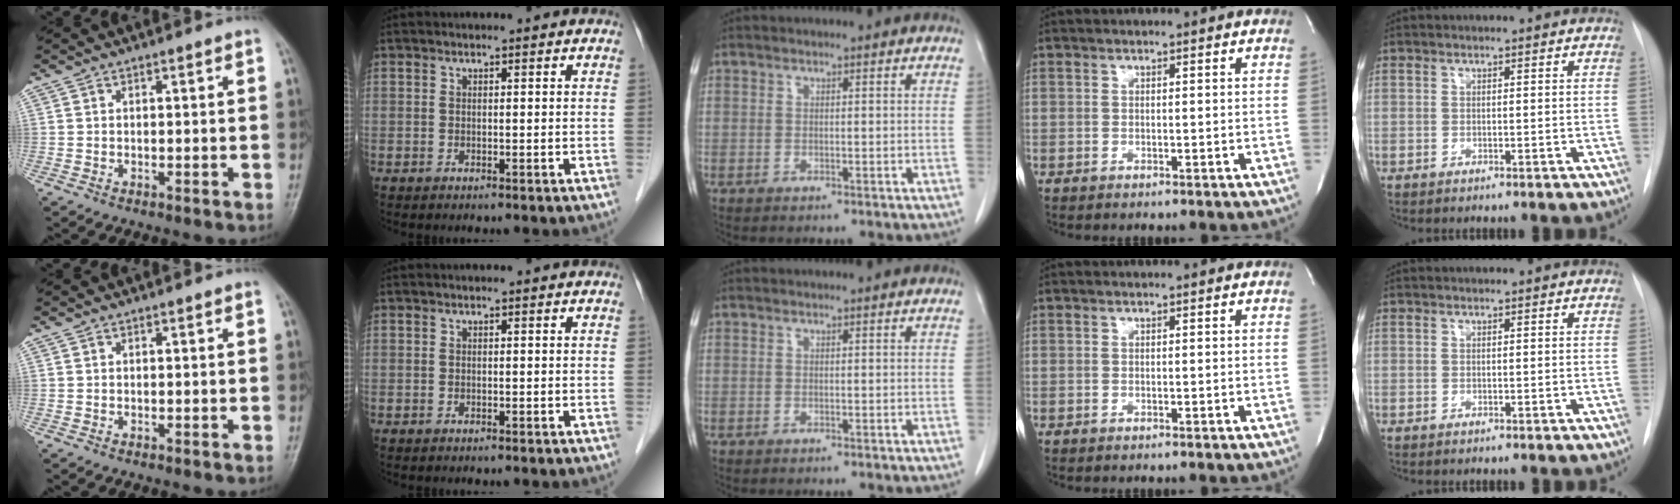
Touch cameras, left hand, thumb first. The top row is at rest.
{}